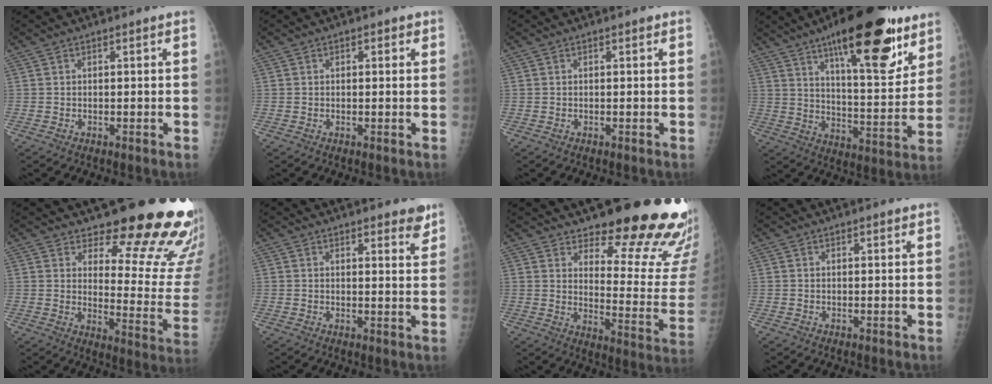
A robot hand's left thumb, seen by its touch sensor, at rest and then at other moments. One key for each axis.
{"total": 1.5, "fx": 0.6, "fy": 1.0, "fz": 0.9, "tx": 0.000, "ty": 0.001, "tz": 0.005}
{"total": 0.0}
{"total": 24.8, "fx": 14.5, "fy": 7.7, "fz": 18.6, "tx": -0.251, "ty": -0.053, "tz": 0.223}
{"total": 19.8, "fx": 16.4, "fy": 5.8, "fz": 9.4, "tx": -0.068, "ty": -0.150, "tz": 0.199}
{"total": 4.3, "fx": 3.4, "fy": 1.4, "fz": 2.3, "tx": -0.007, "ty": -0.020, "tz": 0.040}
{"total": 21.7, "fx": 17.6, "fy": 5.5, "fz": 11.5, "tx": -0.106, "ty": -0.153, "tz": 0.223}
{"total": 0.8, "fx": 0.7, "fy": 0.3, "fz": 0.4, "tx": -0.004, "ty": -0.003, "tz": 0.008}